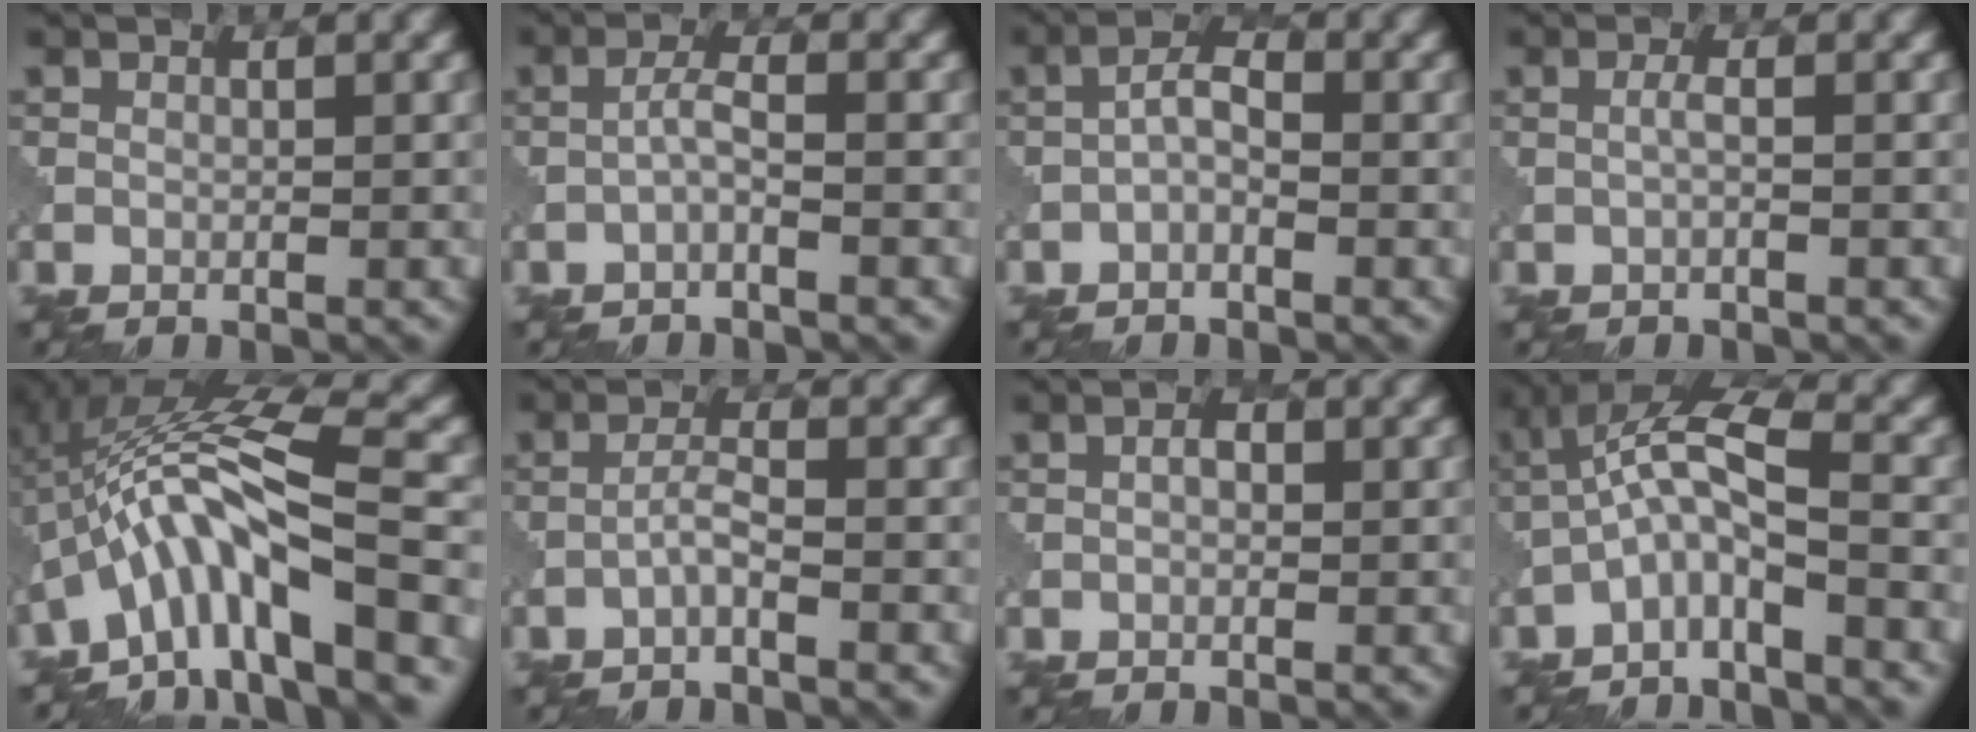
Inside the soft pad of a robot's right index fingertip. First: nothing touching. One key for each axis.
{"total": 1.6, "fx": -0.7, "fy": 0.2, "fz": 1.4, "tx": -0.031, "ty": 0.006, "tz": -0.018}
{"total": 2.1, "fx": -0.8, "fy": 0.8, "fz": 1.7, "tx": -0.034, "ty": 0.008, "tz": -0.020}
{"total": 1.0, "fx": -0.2, "fy": 0.1, "fz": 0.9, "tx": -0.020, "ty": 0.001, "tz": -0.004}
{"total": 10.2, "fx": -3.8, "fy": 2.2, "fz": 9.2, "tx": -0.152, "ty": 0.025, "tz": -0.066}
{"total": 1.7, "fx": -1.1, "fy": 0.1, "fz": 1.2, "tx": -0.028, "ty": 0.007, "tz": -0.026}
{"total": 1.3, "fx": 0.2, "fy": 0.8, "fz": 1.0, "tx": -0.012, "ty": -0.003, "tz": 0.002}
{"total": 5.4, "fx": -2.1, "fy": 1.2, "fz": 4.8, "tx": -0.098, "ty": 0.019, "tz": -0.052}